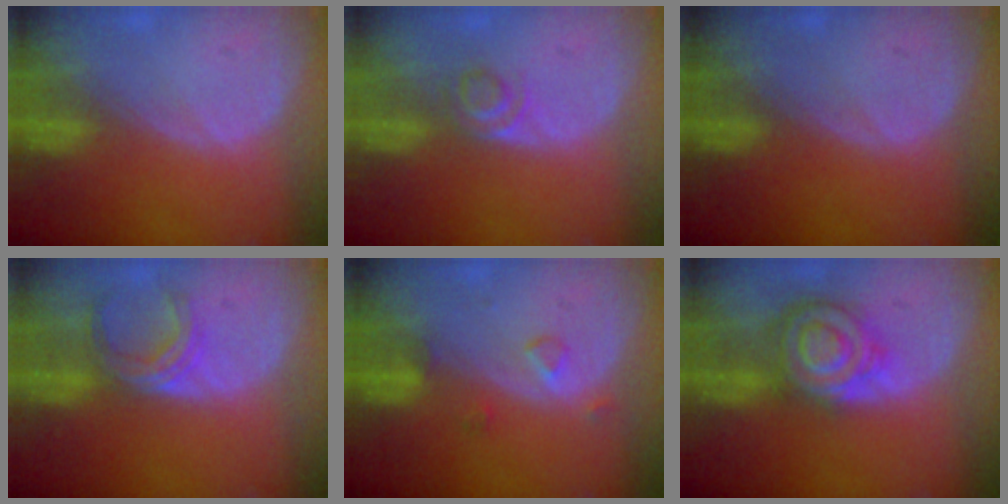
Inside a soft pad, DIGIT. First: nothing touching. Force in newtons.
{"total": 2.5, "press": 2.4, "slide": 0.8}
{"total": 0.0}
{"total": 4.9, "press": 4.5, "slide": 1.9}
{"total": 2.1, "press": 2.1, "slide": 0.1}
{"total": 7.8, "press": 7.8, "slide": 0.6}